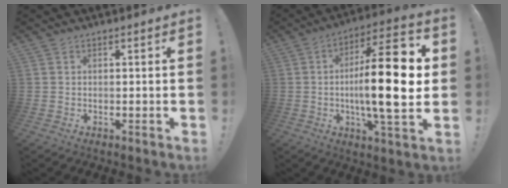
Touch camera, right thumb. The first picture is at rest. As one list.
[{"total": 23.0, "force": [0.0, 5.9, 22.2], "torque": [-0.371, -0.004, -0.008]}]